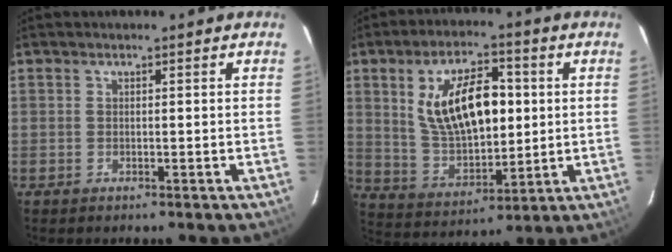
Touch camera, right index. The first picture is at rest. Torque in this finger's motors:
{"motor_torque": [1.29, 0.84, 0.40, 0.21]}